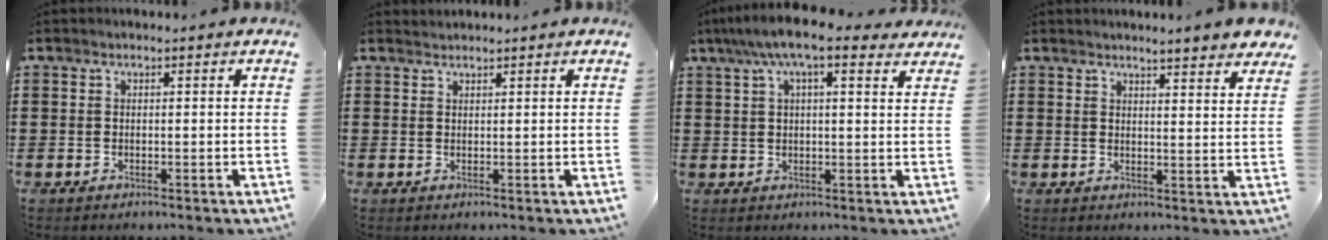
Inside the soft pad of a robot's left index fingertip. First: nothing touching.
{"total": 0.8, "force": [0.8, 0.1, -0.1], "torque": [0.000, 0.000, 0.016]}
{"total": 7.9, "force": [5.6, 1.7, 5.3], "torque": [-0.109, -0.001, 0.097]}
{"total": 3.7, "force": [3.5, -0.4, 0.9], "torque": [-0.032, -0.010, 0.064]}